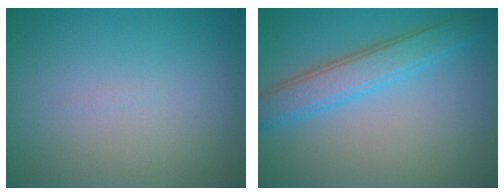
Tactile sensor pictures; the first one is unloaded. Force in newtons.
{"total": 4.3, "press": 4.3, "slide": 0.1}